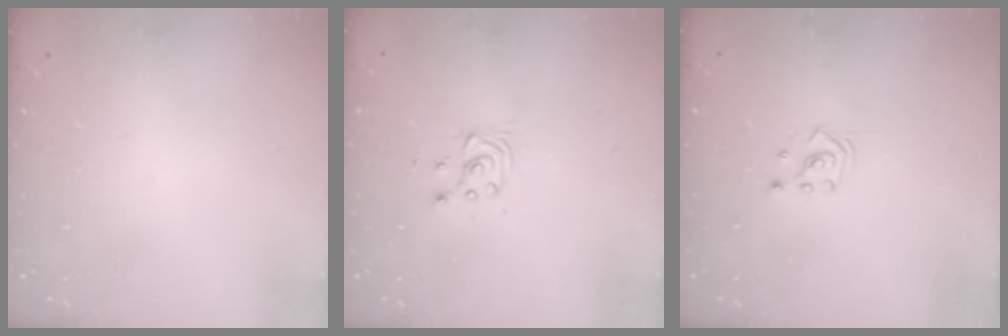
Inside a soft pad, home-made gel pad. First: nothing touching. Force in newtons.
{"total": 2.8, "press": 2.8, "slide": 0.4}
{"total": 2.8, "press": 2.8, "slide": 0.3}